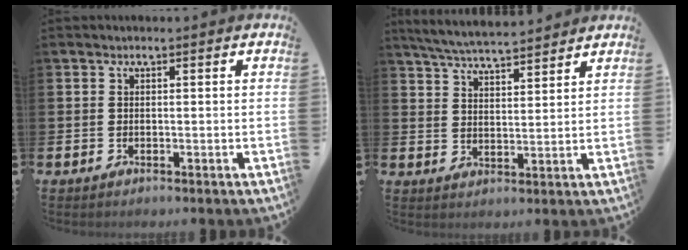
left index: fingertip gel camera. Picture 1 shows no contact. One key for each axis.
{"total": 5.7, "fx": 5.6, "fy": 0.3, "fz": 1.1, "tx": -0.042, "ty": -0.028, "tz": 0.100}